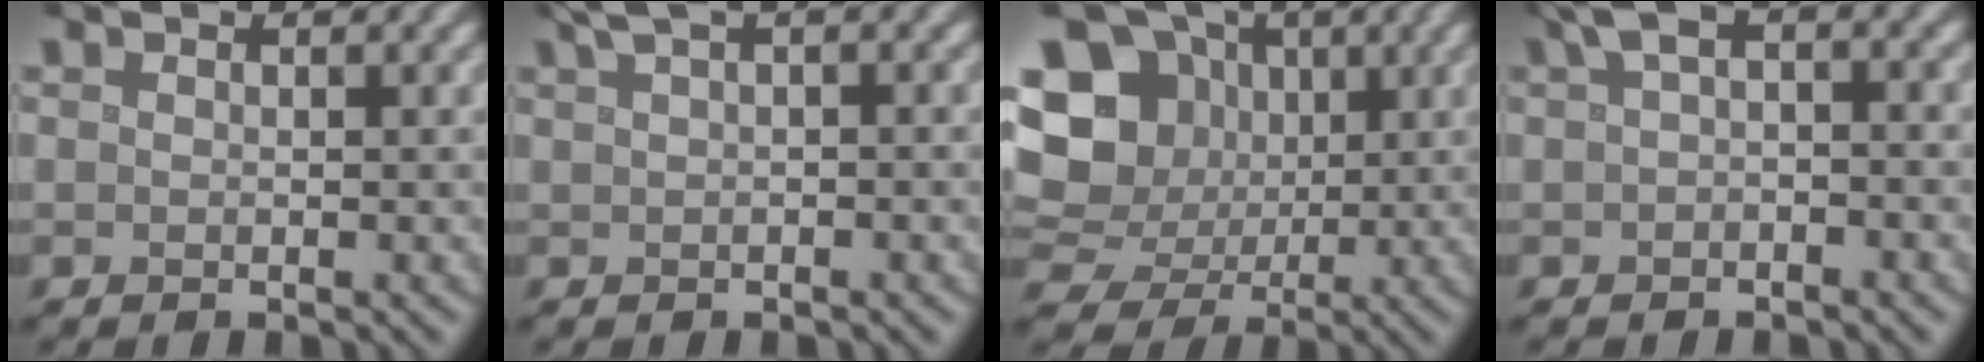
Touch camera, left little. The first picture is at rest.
{"total": 3.5, "force": [1.8, 1.1, 2.9], "torque": [-0.048, 0.016, 0.029]}
{"total": 11.3, "force": [2.1, 9.6, 5.7], "torque": [-0.136, 0.023, 0.017]}
{"total": 2.8, "force": [0.6, 1.2, 2.5], "torque": [-0.042, 0.011, 0.004]}